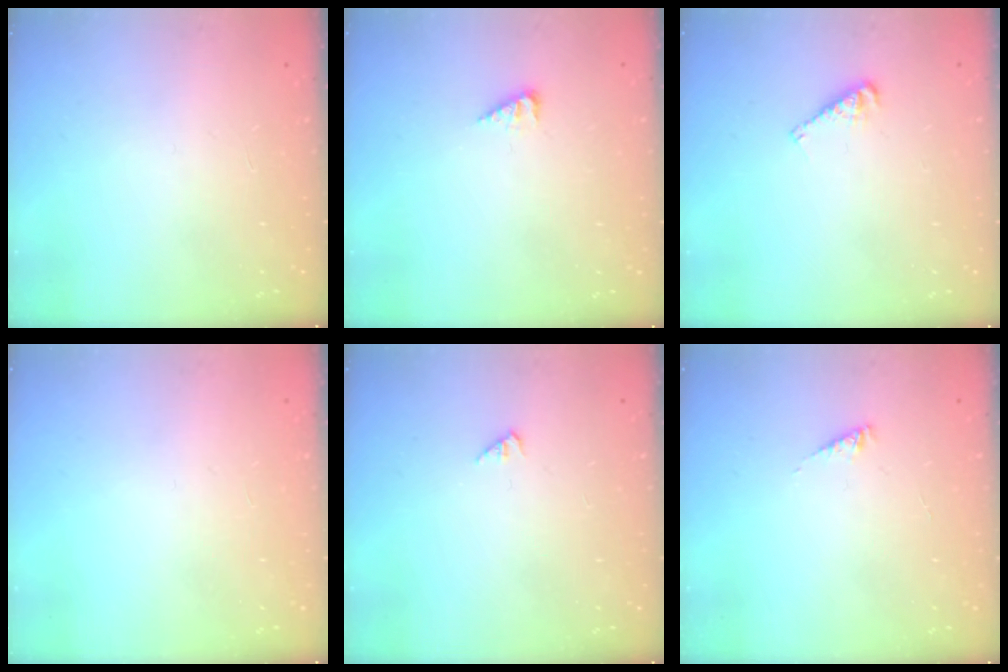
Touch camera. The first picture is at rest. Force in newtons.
{"total": 2.4, "press": 2.4, "slide": 0.4}
{"total": 4.9, "press": 4.8, "slide": 0.7}
{"total": 0.0}
{"total": 1.7, "press": 1.7, "slide": 0.3}
{"total": 1.6, "press": 1.6, "slide": 0.3}